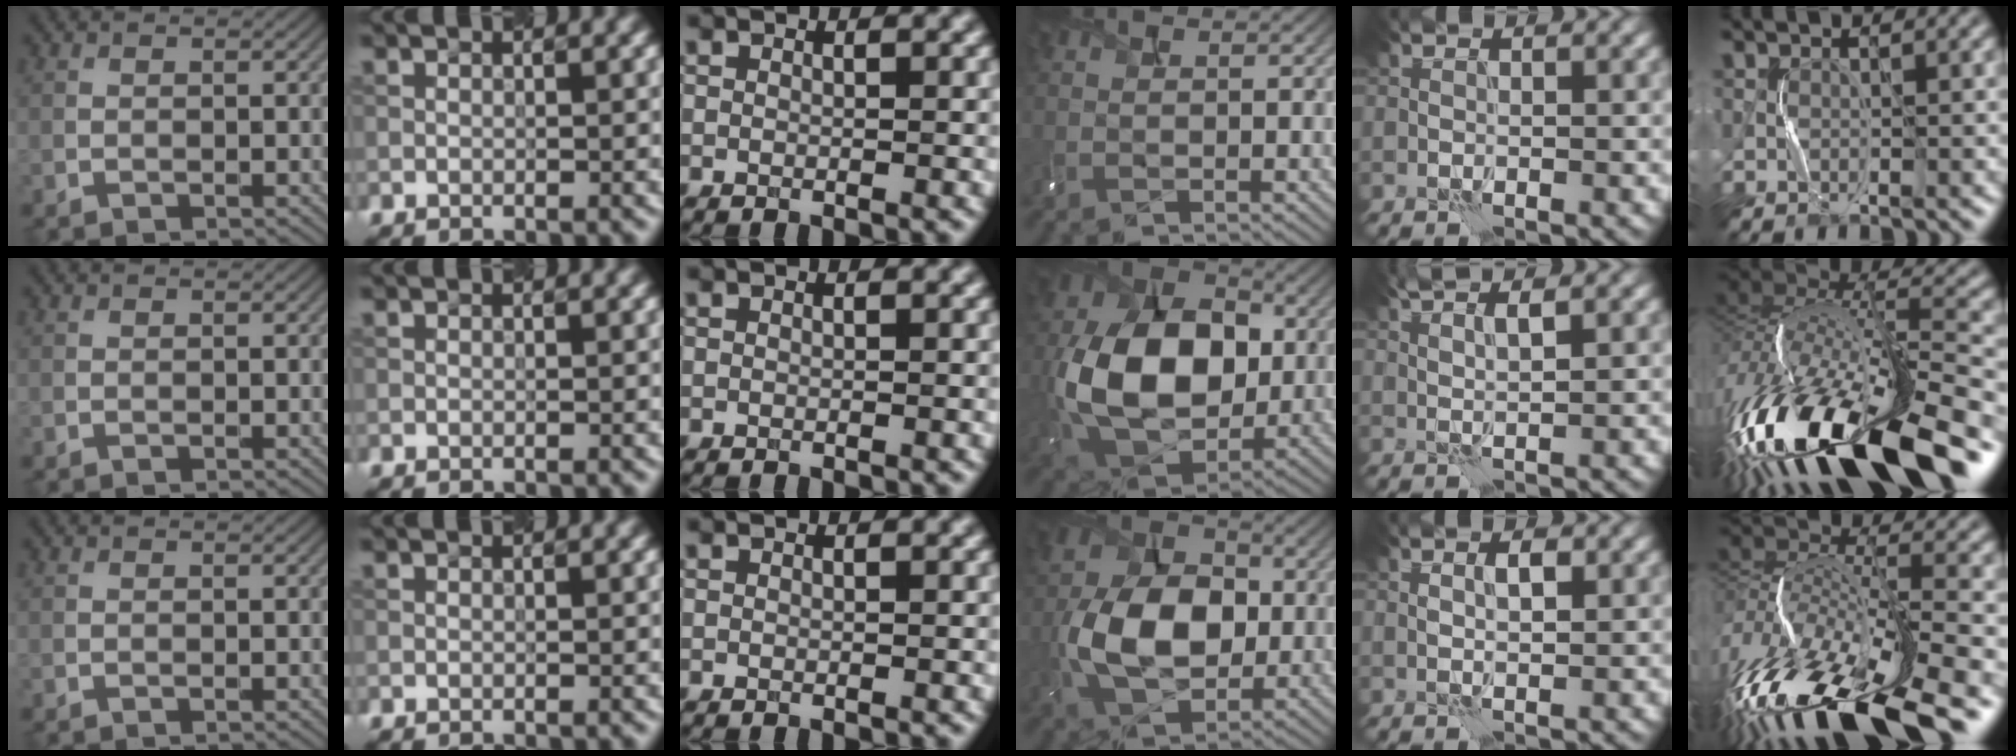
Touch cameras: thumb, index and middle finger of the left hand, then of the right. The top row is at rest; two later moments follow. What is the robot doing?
{"motion": "shake", "object": "handbell"}